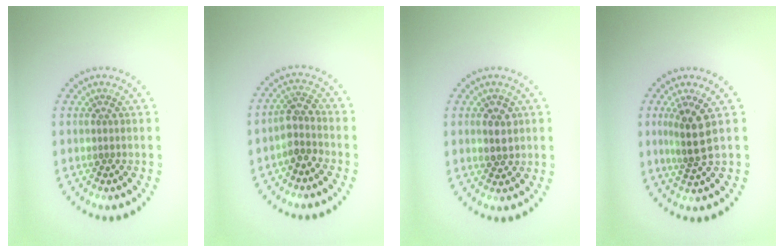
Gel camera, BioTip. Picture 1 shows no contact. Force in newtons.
{"total": 2.3, "press": 1.9, "slide": 1.3}
{"total": 1.9, "press": 1.9, "slide": 0.5}
{"total": 2.9, "press": 2.4, "slide": 1.7}